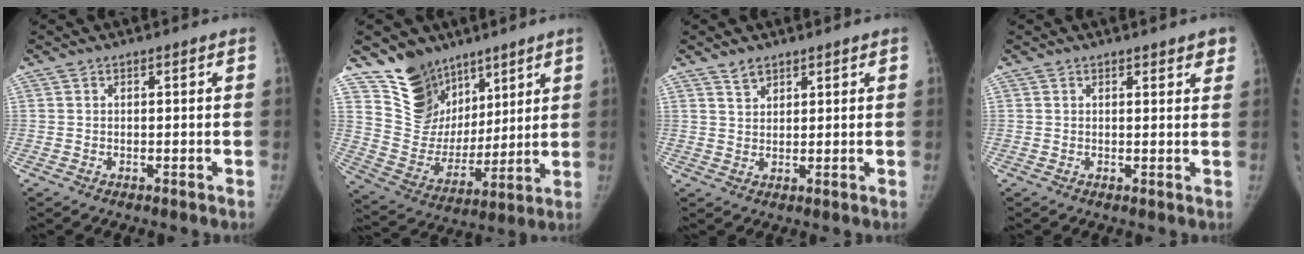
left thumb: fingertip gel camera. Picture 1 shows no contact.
{"total": 14.9, "force": [10.3, 10.3, 3.2], "torque": [0.001, -0.071, 0.202]}
{"total": 2.9, "force": [2.2, 1.6, 0.8], "torque": [-0.003, -0.014, 0.042]}
{"total": 2.7, "force": [2.0, 1.0, 1.5], "torque": [-0.002, -0.007, 0.021]}